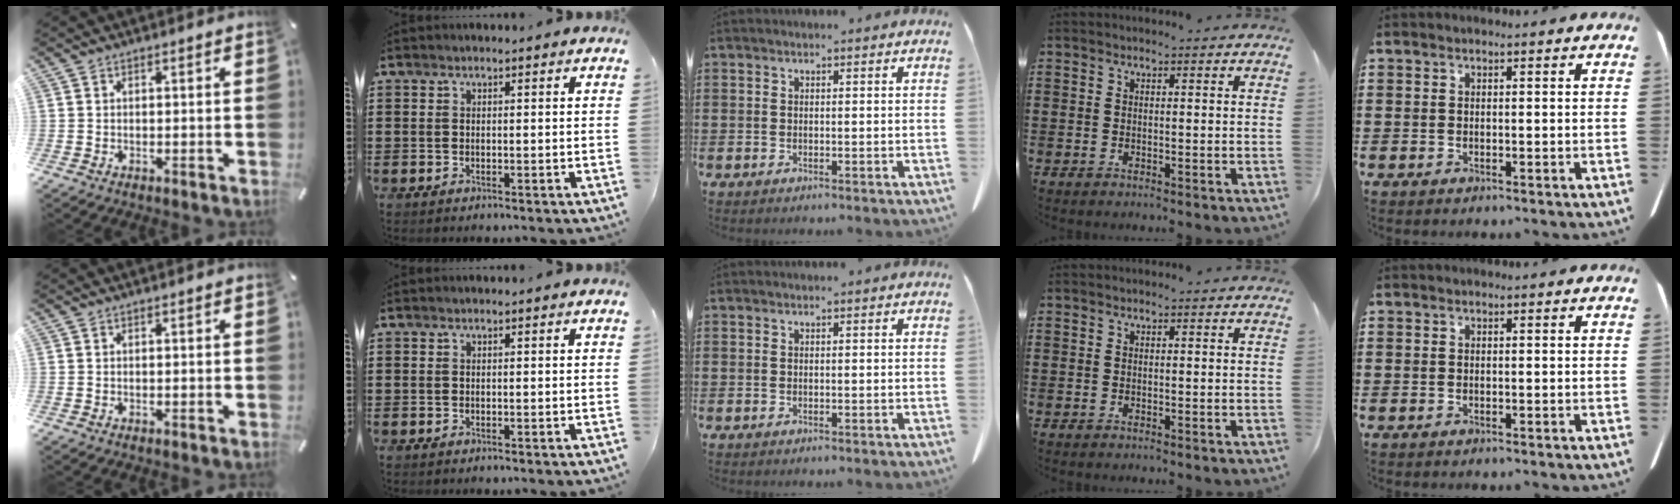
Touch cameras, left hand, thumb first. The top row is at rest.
{}